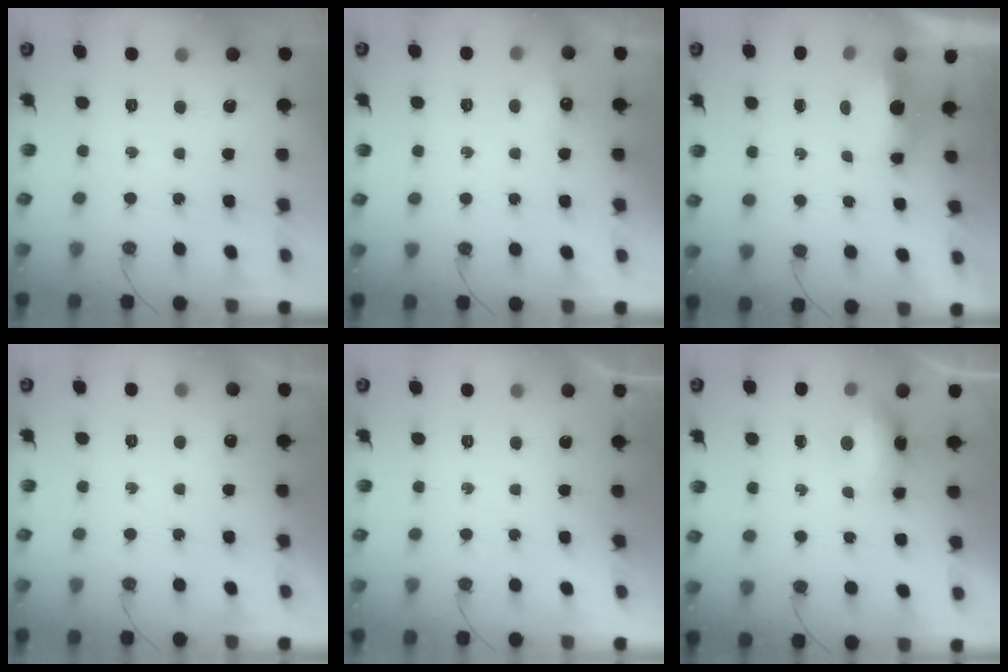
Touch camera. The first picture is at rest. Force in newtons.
{"total": 5.5, "press": 5.4, "slide": 0.8}
{"total": 14.7, "press": 7.2, "slide": 12.8}
{"total": 2.9, "press": 2.8, "slide": 0.7}
{"total": 0.0}
{"total": 7.8, "press": 7.6, "slide": 1.8}